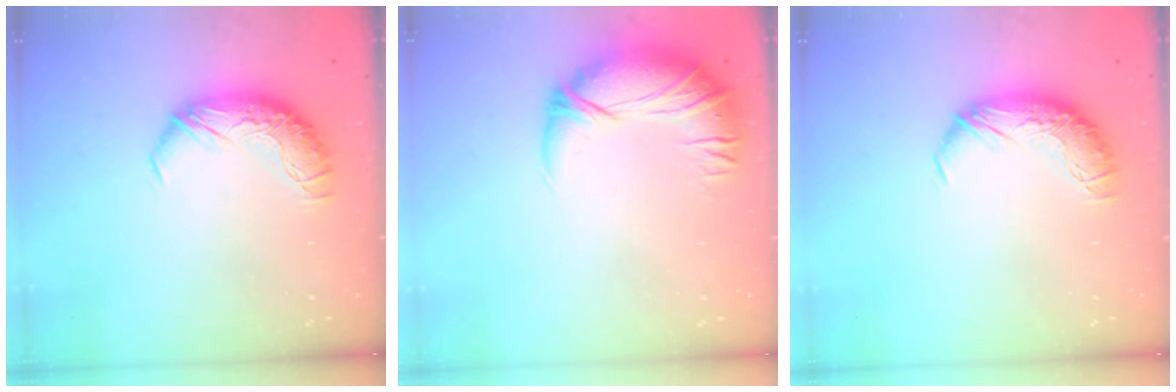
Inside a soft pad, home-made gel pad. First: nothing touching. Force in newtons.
{"total": 2.9, "press": 0.1, "slide": 2.9}
{"total": 0.0}